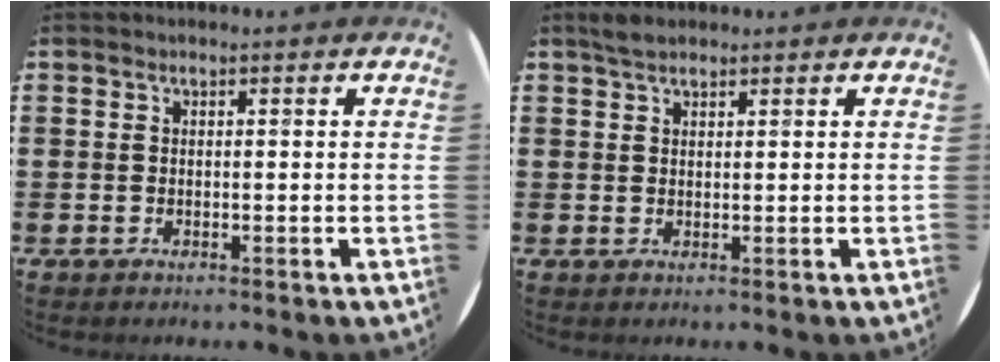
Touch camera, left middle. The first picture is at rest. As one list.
[{"total": 1.9, "force": [1.7, 0.7, 0.7], "torque": [-0.009, 0.003, 0.029]}]